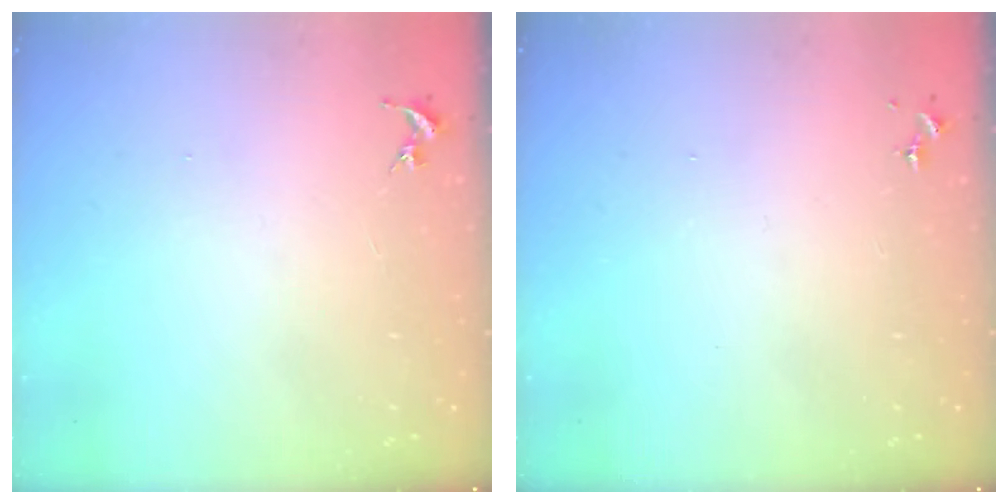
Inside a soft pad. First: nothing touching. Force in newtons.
{"total": 0.0}